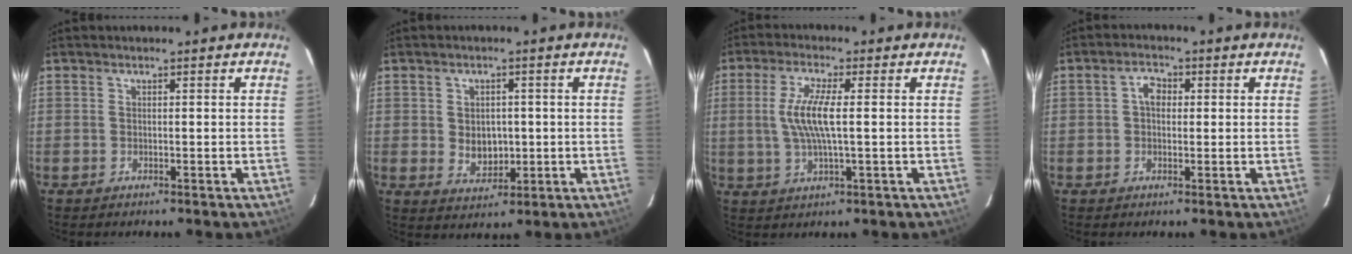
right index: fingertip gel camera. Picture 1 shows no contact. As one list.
[{"total": 5.3, "force": [-0.2, 4.2, 3.2], "torque": [-0.055, -0.004, 0.008]}, {"total": 6.8, "force": [0.6, 0.0, 6.8], "torque": [-0.141, -0.006, 0.013]}, {"total": 3.1, "force": [0.4, 2.3, 2.0], "torque": [-0.037, 0.013, 0.005]}]